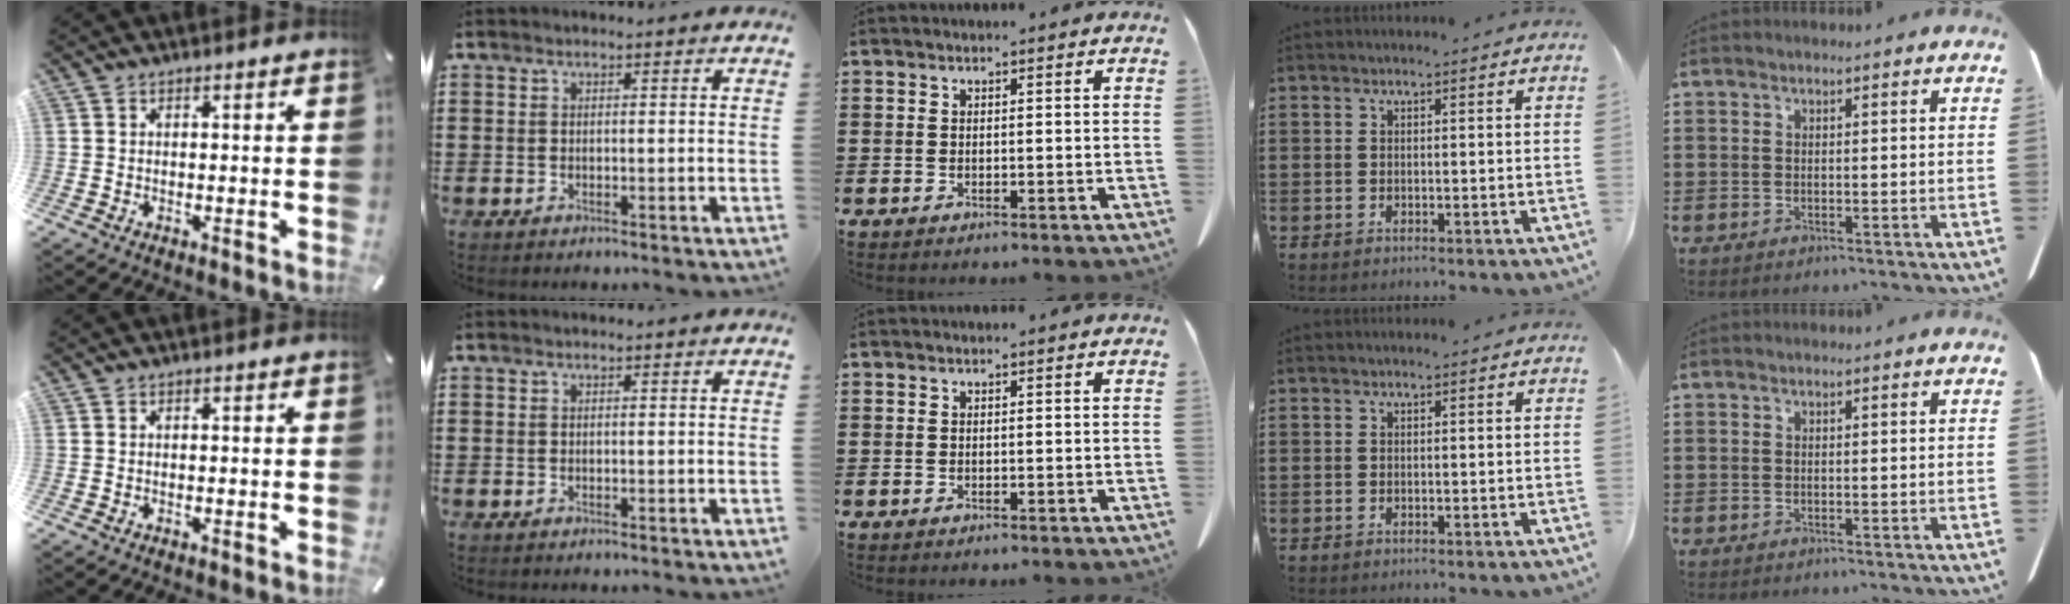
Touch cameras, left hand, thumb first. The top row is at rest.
{}